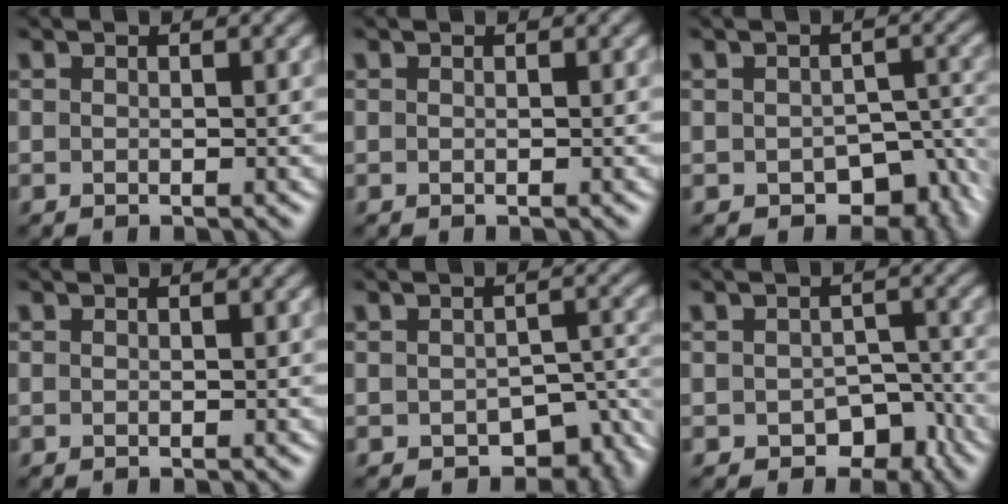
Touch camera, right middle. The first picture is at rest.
{"total": 0.0}
{"total": 6.2, "force": [-3.2, 3.7, 3.9], "torque": [-0.052, -0.022, -0.038]}
{"total": 0.0}
{"total": 5.6, "force": [-3.1, 3.2, 3.5], "torque": [-0.041, -0.021, -0.035]}
{"total": 4.0, "force": [-2.2, 2.6, 2.2], "torque": [-0.029, -0.011, -0.030]}